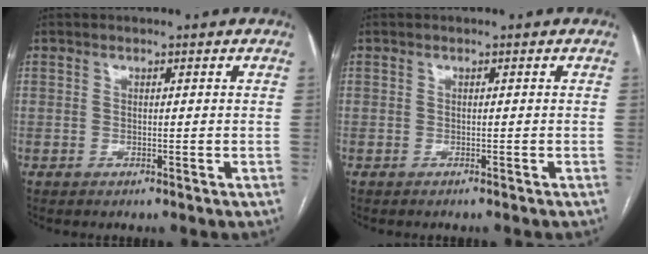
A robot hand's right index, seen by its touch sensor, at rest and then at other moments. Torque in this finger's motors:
{"motor_torque": [-0.41, -0.15, -0.26, -0.08]}